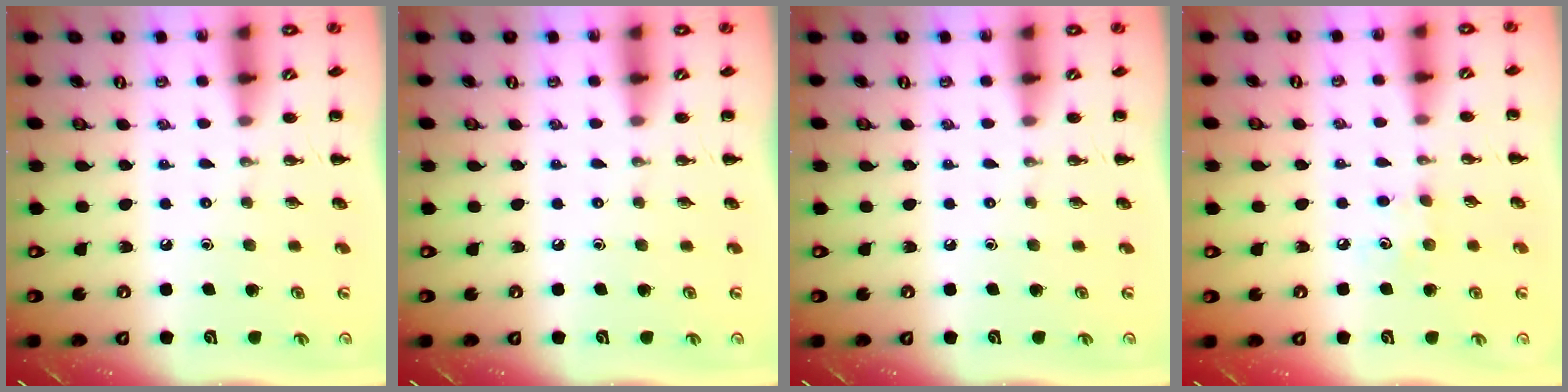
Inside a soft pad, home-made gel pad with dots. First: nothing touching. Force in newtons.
{"total": 0.0}
{"total": 0.0}
{"total": 4.6, "press": 4.5, "slide": 1.1}